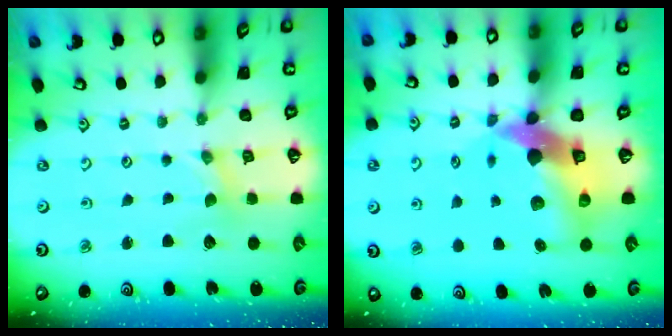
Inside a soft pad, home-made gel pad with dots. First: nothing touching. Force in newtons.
{"total": 14.0, "press": 13.8, "slide": 2.1}